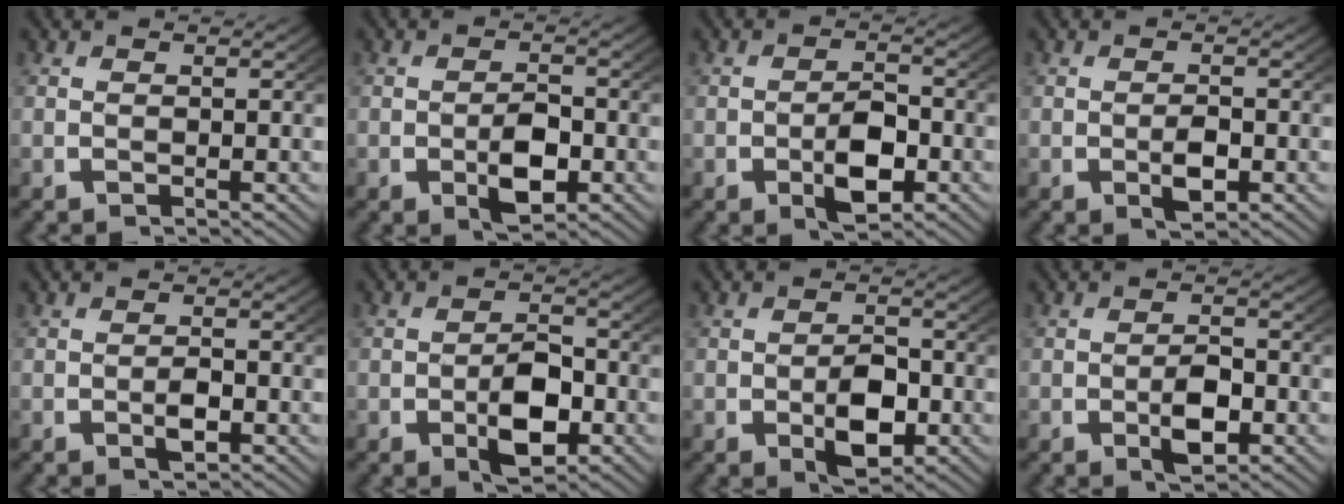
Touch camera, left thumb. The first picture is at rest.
{"total": 4.2, "force": [-0.9, 2.6, 3.2], "torque": [-0.059, -0.020, -0.006]}
{"total": 4.8, "force": [-1.1, 3.0, 3.6], "torque": [-0.065, -0.024, -0.007]}
{"total": 2.5, "force": [-0.5, 1.5, 2.0], "torque": [-0.033, -0.009, -0.006]}
{"total": 1.8, "force": [-0.5, 1.0, 1.5], "torque": [-0.024, -0.005, -0.006]}
{"total": 5.5, "force": [-1.2, 3.4, 4.1], "torque": [-0.073, -0.026, -0.008]}
{"total": 4.9, "force": [-1.0, 3.2, 3.6], "torque": [-0.068, -0.025, -0.004]}
{"total": 3.7, "force": [-0.8, 2.2, 2.8], "torque": [-0.050, -0.017, -0.007]}